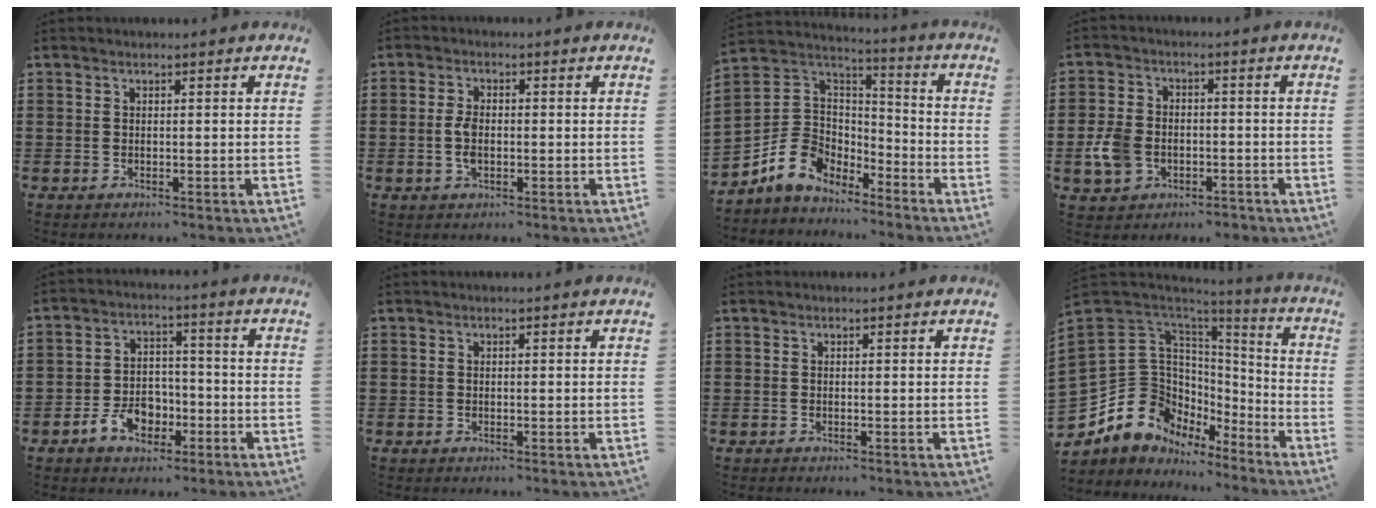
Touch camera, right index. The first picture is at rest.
{"total": 3.1, "force": [-0.4, 1.6, 2.7], "torque": [-0.064, -0.002, -0.011]}
{"total": 8.6, "force": [-6.0, 5.1, 3.4], "torque": [-0.109, 0.011, -0.124]}
{"total": 5.7, "force": [-2.2, 4.1, 3.3], "torque": [-0.093, 0.000, -0.048]}
{"total": 6.2, "force": [-2.9, 4.5, 3.2], "torque": [-0.061, 0.009, -0.057]}
{"total": 0.0}
{"total": 0.0}
{"total": 11.8, "force": [-3.4, 10.6, 3.7], "torque": [-0.116, -0.020, -0.060]}